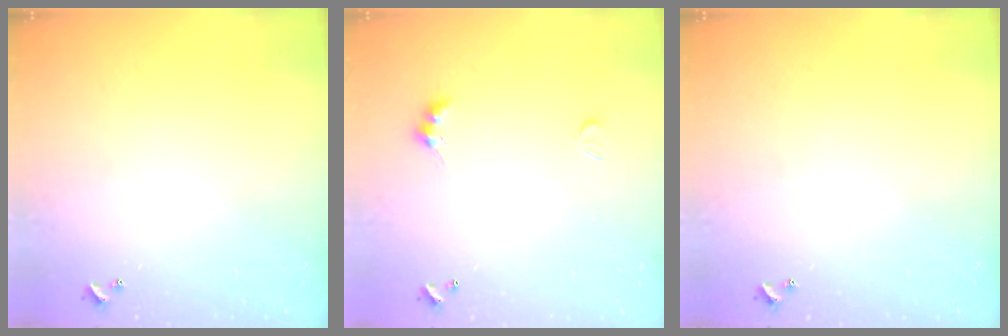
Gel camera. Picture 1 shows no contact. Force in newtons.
{"total": 3.2, "press": 3.1, "slide": 0.5}
{"total": 0.0}